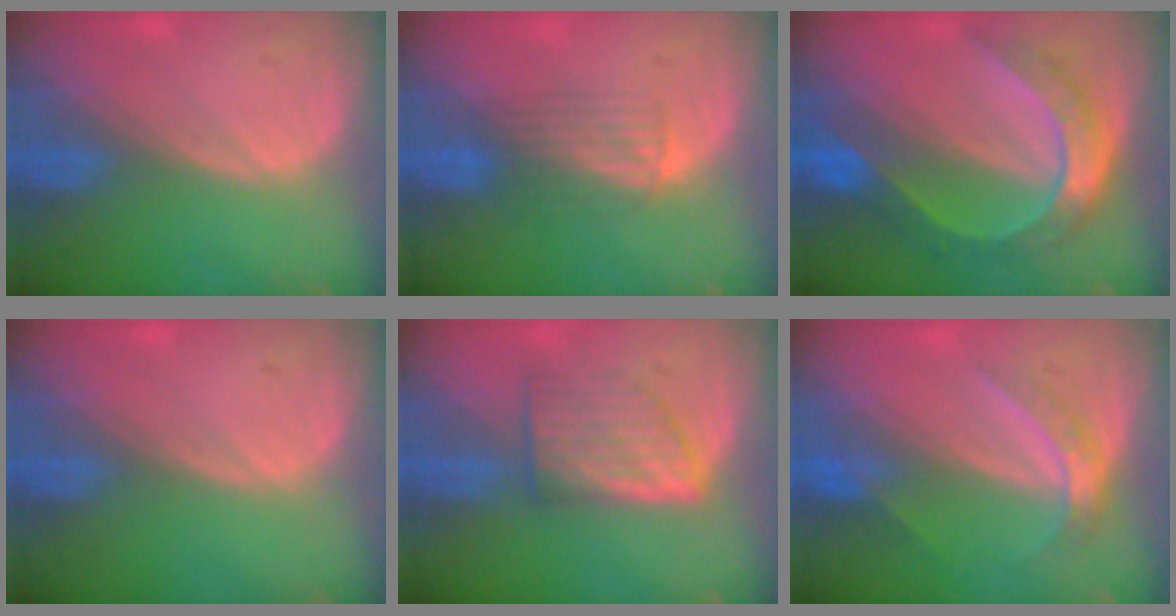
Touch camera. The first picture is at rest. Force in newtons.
{"total": 4.0, "press": 3.8, "slide": 1.1}
{"total": 8.5, "press": 8.5, "slide": 0.7}
{"total": 0.0}
{"total": 6.2, "press": 5.9, "slide": 1.9}
{"total": 4.7, "press": 4.2, "slide": 2.1}